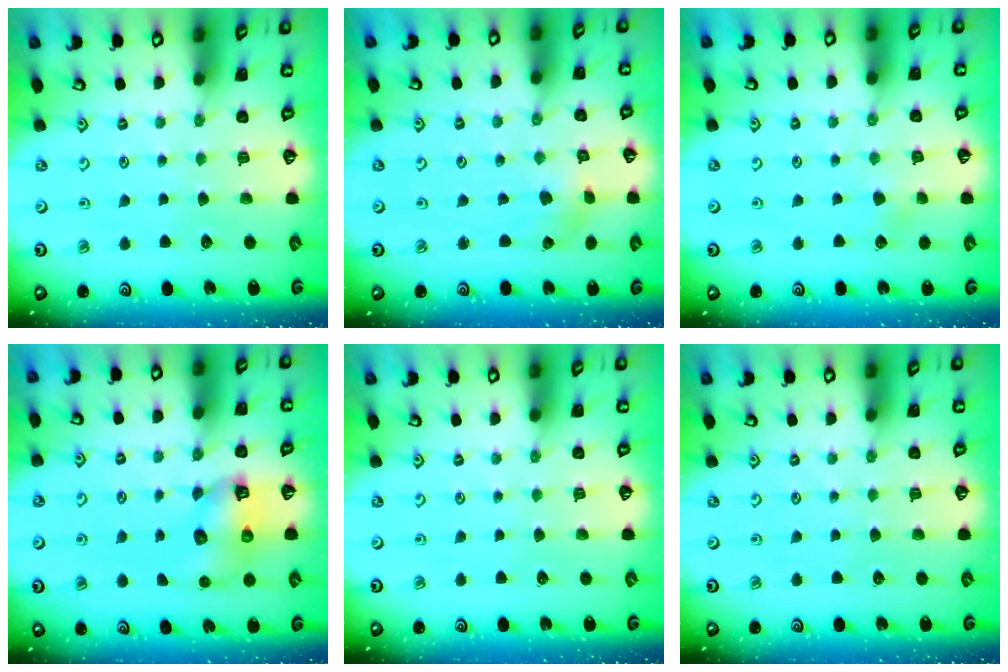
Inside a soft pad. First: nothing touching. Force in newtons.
{"total": 1.4, "press": 1.4, "slide": 0.2}
{"total": 2.9, "press": 2.8, "slide": 0.3}
{"total": 6.9, "press": 6.8, "slide": 0.8}
{"total": 0.0}
{"total": 0.0}